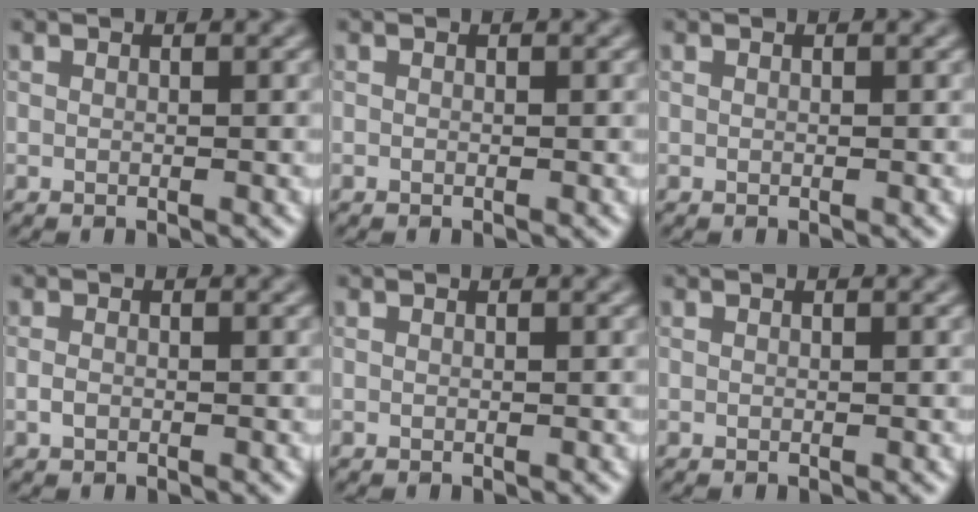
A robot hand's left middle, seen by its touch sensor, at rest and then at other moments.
{"total": 0.0}
{"total": 0.0}
{"total": 0.8, "force": [-0.3, 0.5, 0.5], "torque": [-0.011, -0.001, -0.007]}
{"total": 0.0}
{"total": 0.0}